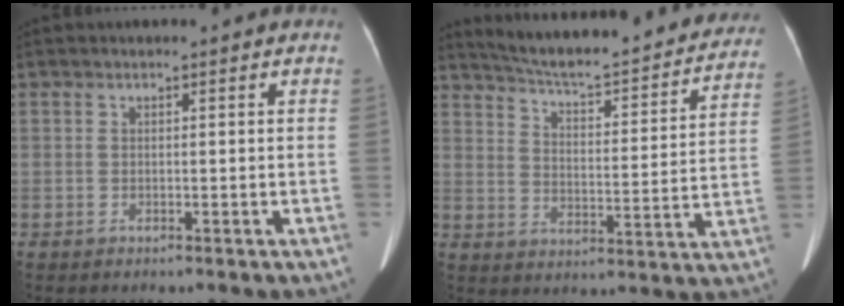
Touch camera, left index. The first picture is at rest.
{"total": 26.9, "force": [24.3, 4.4, 10.8], "torque": [-0.167, -0.041, 0.310]}